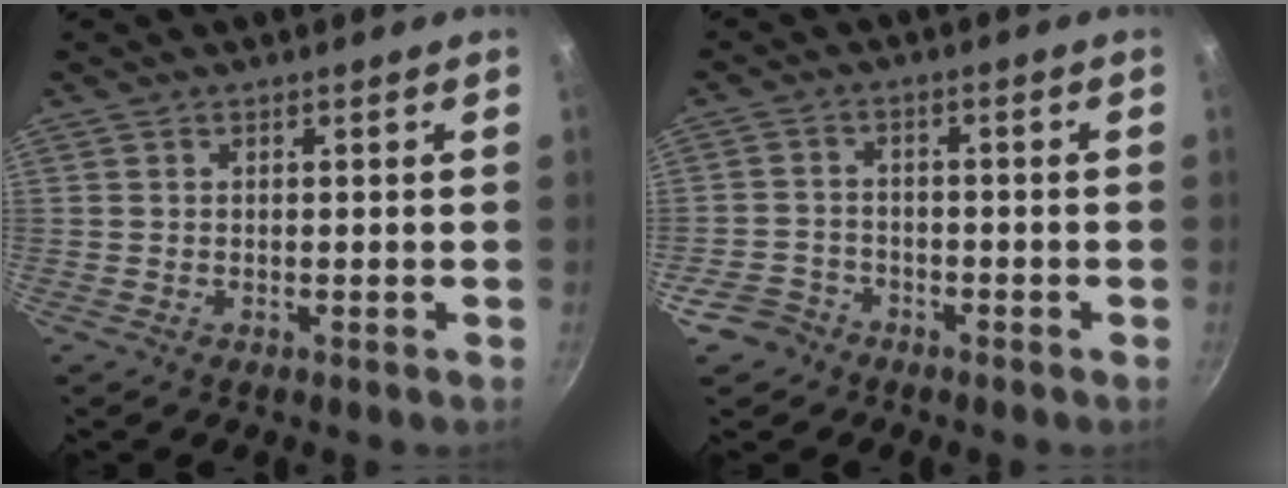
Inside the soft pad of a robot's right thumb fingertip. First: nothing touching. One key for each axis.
{"total": 5.2, "fx": -3.3, "fy": 3.7, "fz": 1.3, "tx": -0.015, "ty": 0.037, "tz": -0.060}